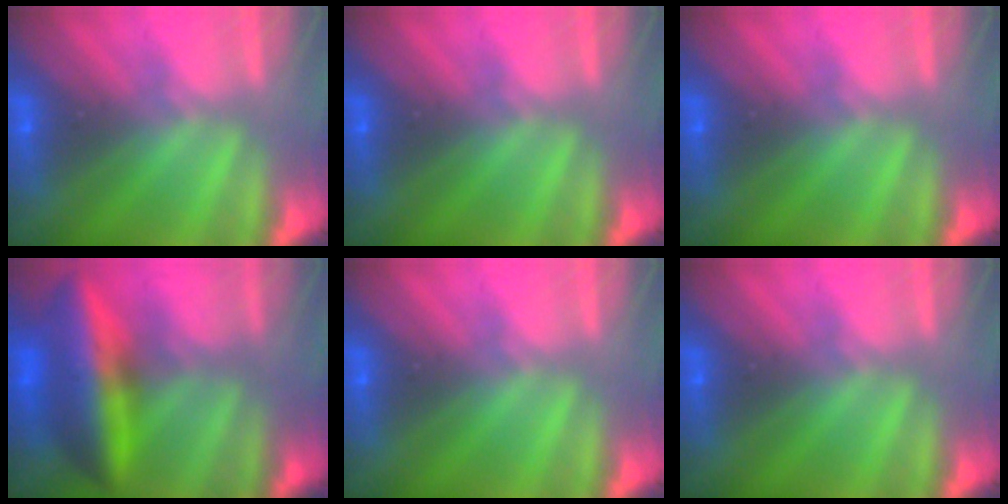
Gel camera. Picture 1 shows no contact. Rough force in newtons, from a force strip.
{"total": 0.0}
{"total": 0.0}
{"total": 5.8}
{"total": 0.0}
{"total": 0.0}